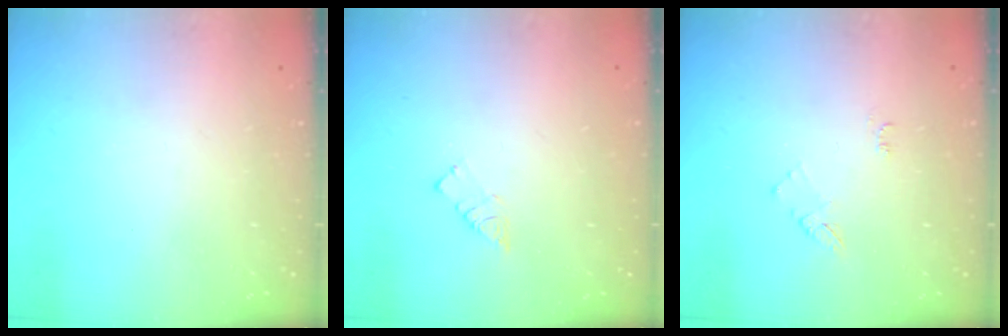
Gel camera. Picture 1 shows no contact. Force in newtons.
{"total": 3.6, "press": 3.6, "slide": 0.3}
{"total": 5.9, "press": 5.8, "slide": 0.5}